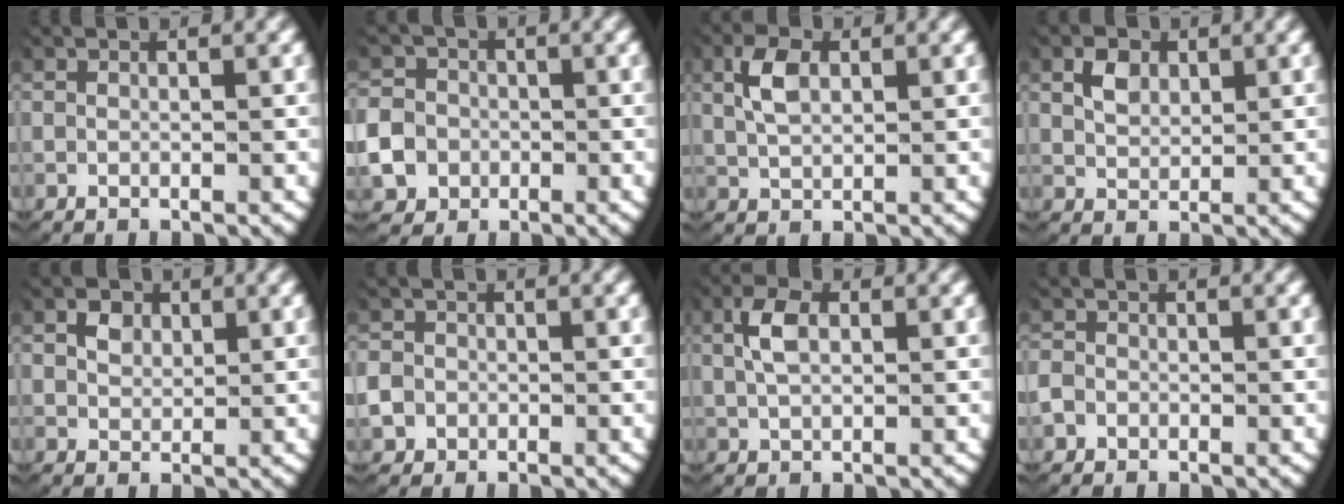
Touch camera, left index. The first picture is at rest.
{"total": 6.4, "force": [-1.3, 6.0, 2.0], "torque": [-0.055, -0.017, -0.026]}
{"total": 3.0, "force": [1.1, 1.6, 2.3], "torque": [-0.055, -0.002, 0.025]}
{"total": 2.1, "force": [1.0, 1.3, 1.2], "torque": [-0.027, -0.007, 0.026]}
{"total": 1.6, "force": [0.8, 1.1, 0.9], "torque": [-0.016, -0.006, 0.021]}
{"total": 3.6, "force": [-0.7, 3.4, 0.9], "torque": [-0.041, -0.012, -0.013]}
{"total": 3.0, "force": [0.9, 1.6, 2.4], "torque": [-0.056, 0.000, 0.020]}
{"total": 2.2, "force": [-0.6, 2.0, 0.6], "torque": [-0.029, -0.007, -0.011]}